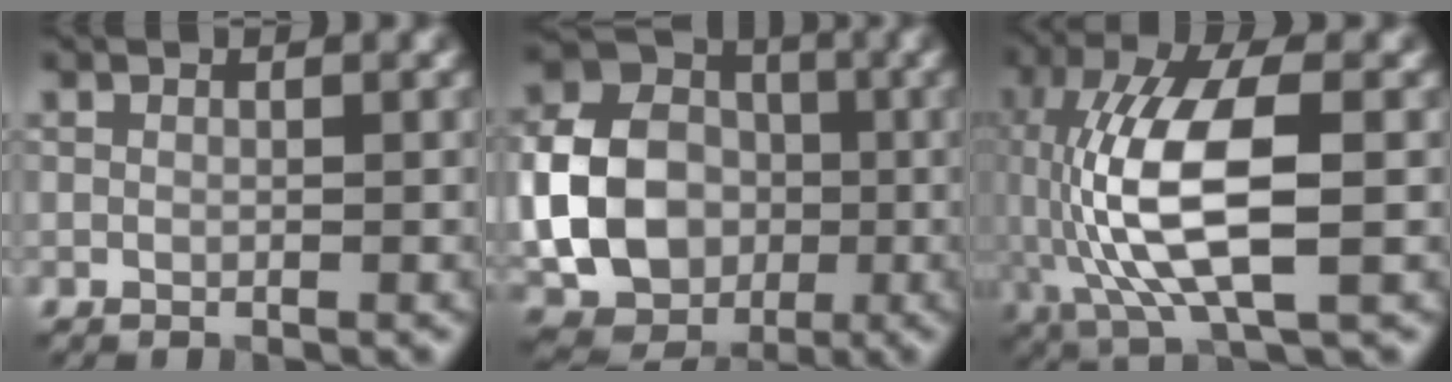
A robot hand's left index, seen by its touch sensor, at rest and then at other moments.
{"total": 10.6, "force": [-1.4, 8.5, 6.2], "torque": [-0.123, -0.012, -0.032]}
{"total": 10.7, "force": [-1.2, 3.5, 10.1], "torque": [-0.206, 0.015, -0.023]}